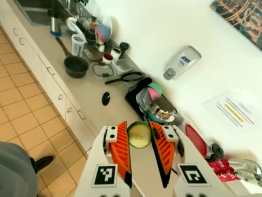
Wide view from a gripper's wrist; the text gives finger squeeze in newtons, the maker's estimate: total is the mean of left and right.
{"total": 8.3, "left": 7.9, "right": 8.6}